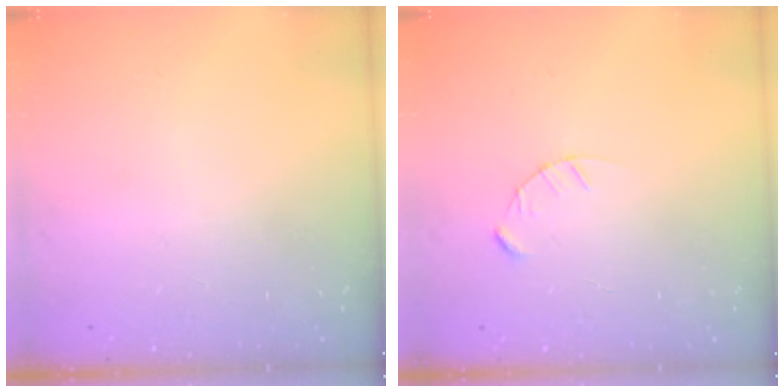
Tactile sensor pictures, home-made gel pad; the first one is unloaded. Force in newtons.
{"total": 2.4, "press": 2.4, "slide": 0.3}